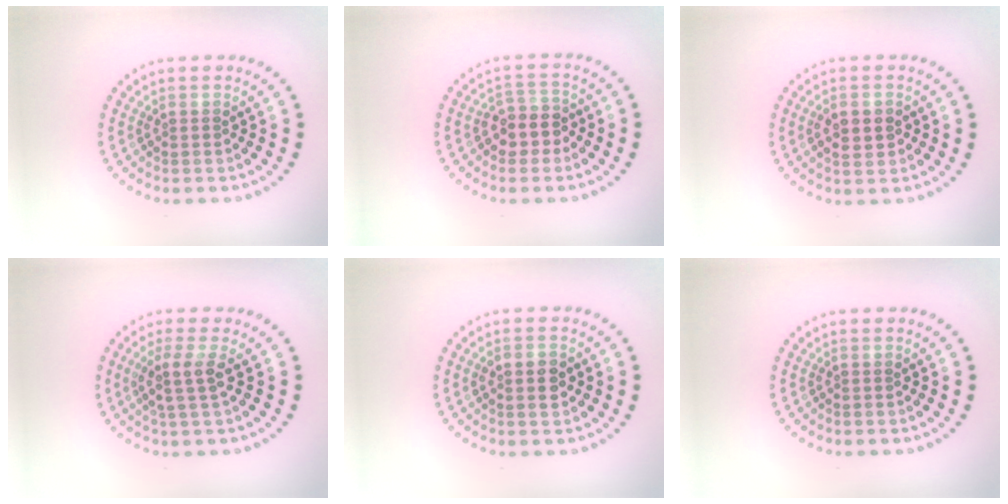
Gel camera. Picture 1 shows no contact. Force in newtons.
{"total": 2.7, "press": 2.4, "slide": 1.1}
{"total": 2.8, "press": 2.8, "slide": 0.1}
{"total": 2.5, "press": 2.0, "slide": 1.6}
{"total": 2.0, "press": 2.0, "slide": 0.3}
{"total": 0.0}